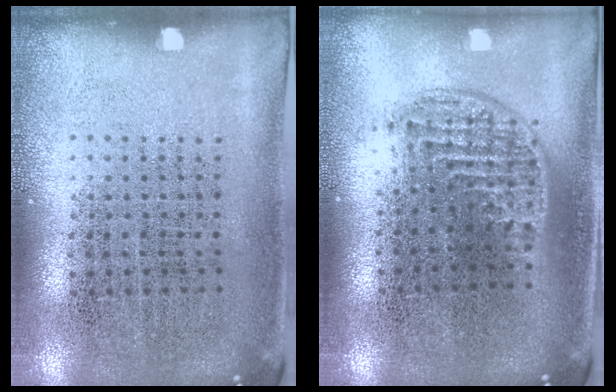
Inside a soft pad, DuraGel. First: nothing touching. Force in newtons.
{"total": 1.2, "press": 1.0, "slide": 0.6}